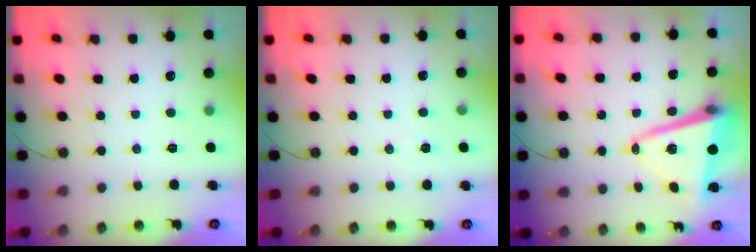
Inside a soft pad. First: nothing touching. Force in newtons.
{"total": 5.9, "press": 4.1, "slide": 4.2}
{"total": 12.7, "press": 12.6, "slide": 1.4}